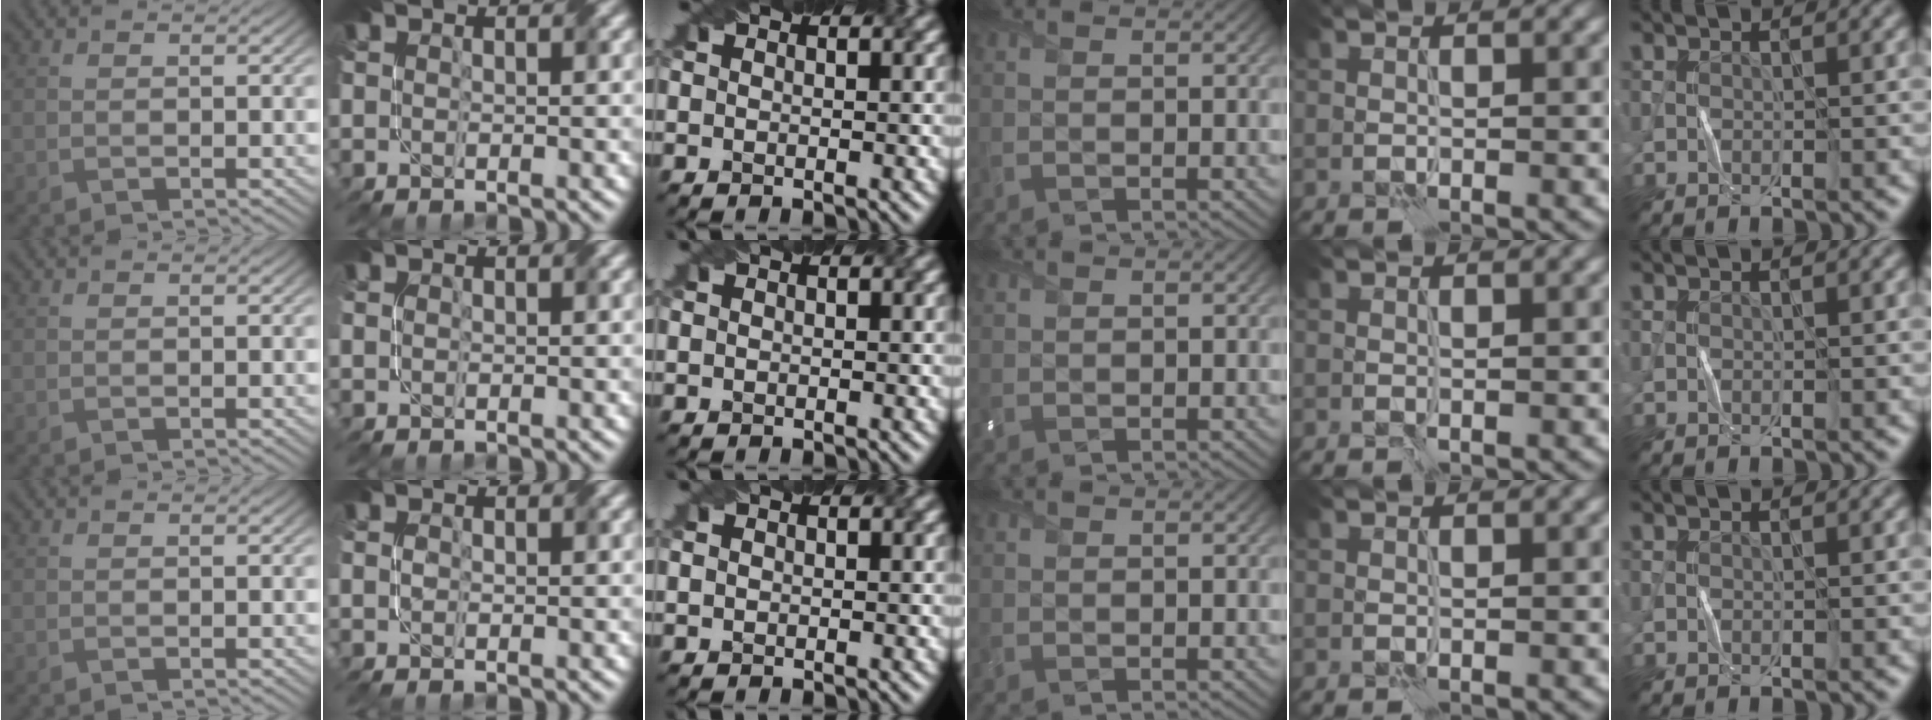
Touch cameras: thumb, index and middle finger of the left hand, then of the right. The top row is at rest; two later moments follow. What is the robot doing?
{"motion": "fold", "object": "paper"}